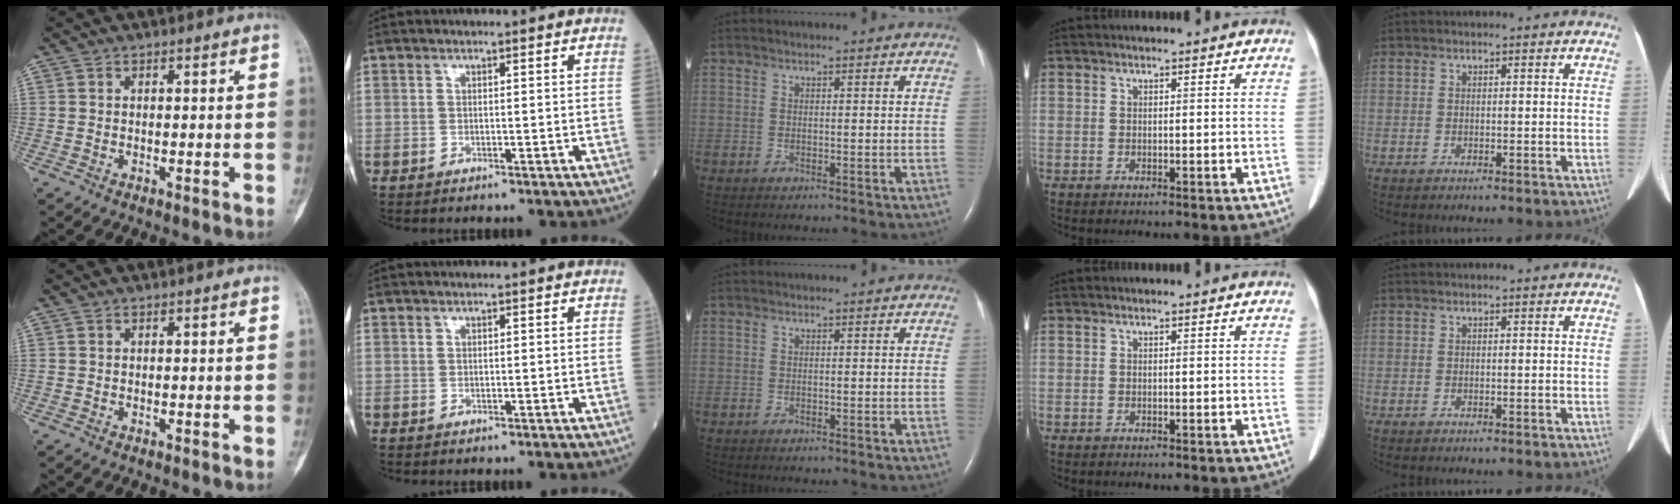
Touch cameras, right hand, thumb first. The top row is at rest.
{}